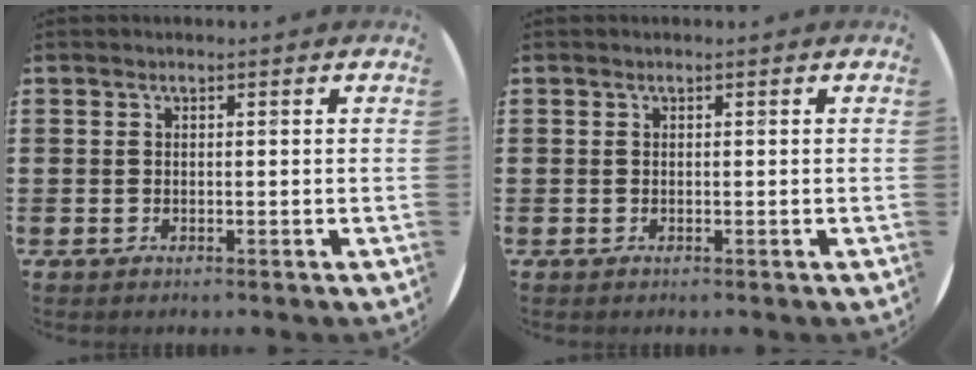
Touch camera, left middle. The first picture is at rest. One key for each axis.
{"total": 0.0}